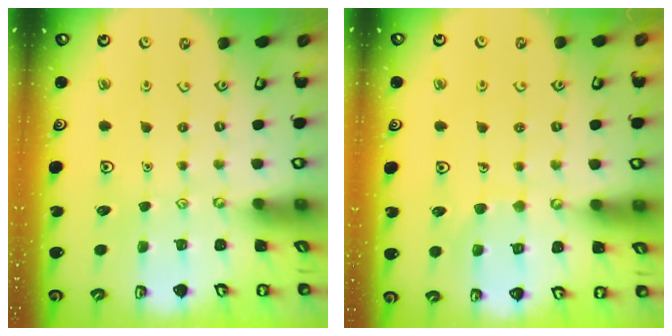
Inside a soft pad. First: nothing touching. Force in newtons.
{"total": 6.6, "press": 6.6, "slide": 0.6}